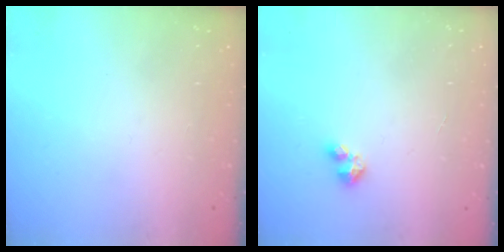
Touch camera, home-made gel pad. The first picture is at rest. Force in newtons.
{"total": 2.9, "press": 2.9, "slide": 0.2}